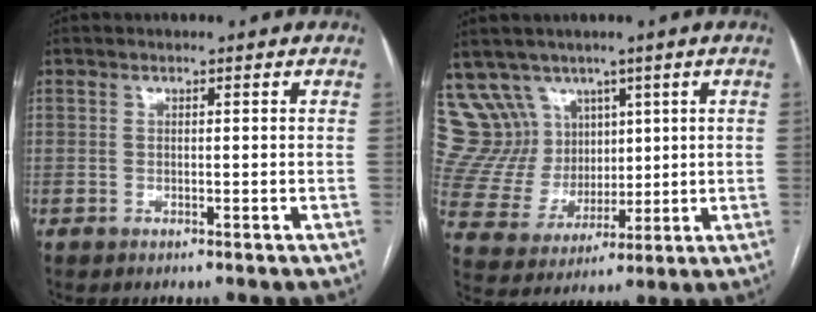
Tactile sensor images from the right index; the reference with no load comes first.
{"total": 12.3, "force": [8.0, 9.1, 1.9], "torque": [-0.057, 0.054, 0.174]}